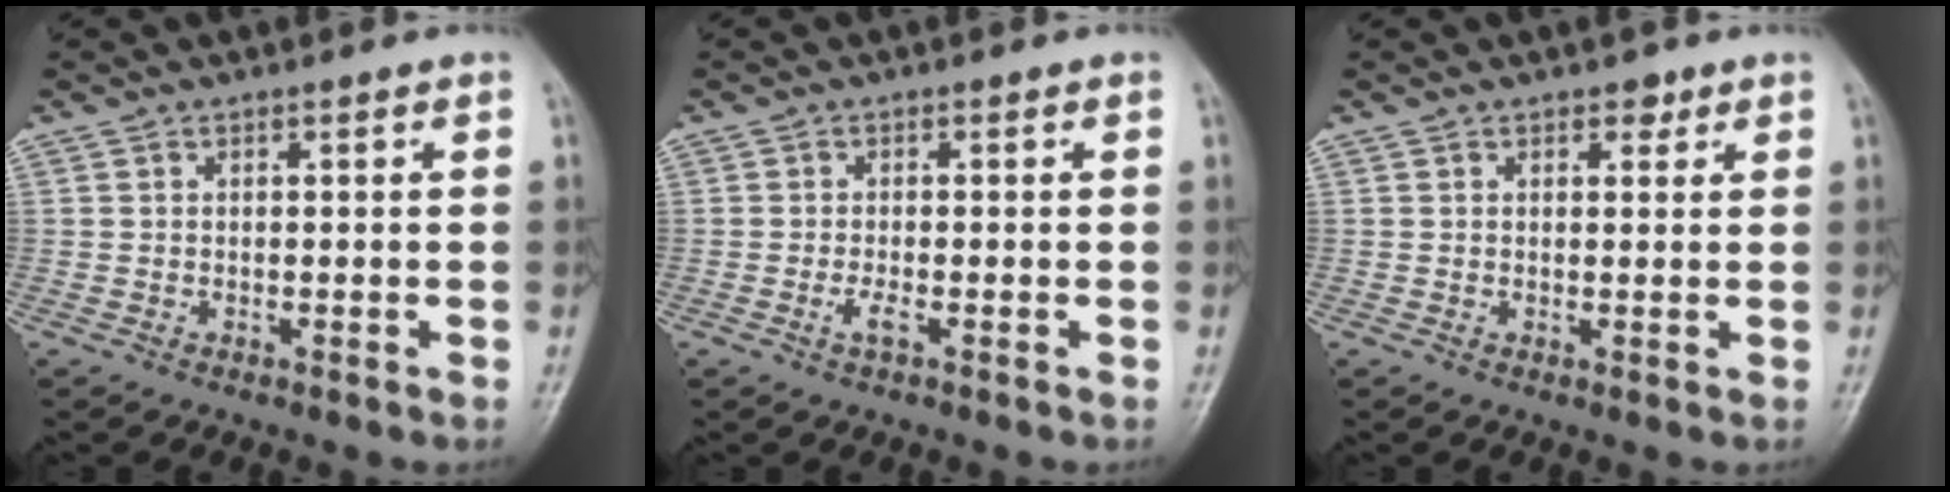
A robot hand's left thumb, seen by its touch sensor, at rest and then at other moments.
{"total": 1.8, "force": [-0.8, 0.5, 1.6], "torque": [-0.035, -0.001, -0.019]}
{"total": 2.1, "force": [1.3, 1.3, 1.0], "torque": [0.001, -0.005, 0.014]}